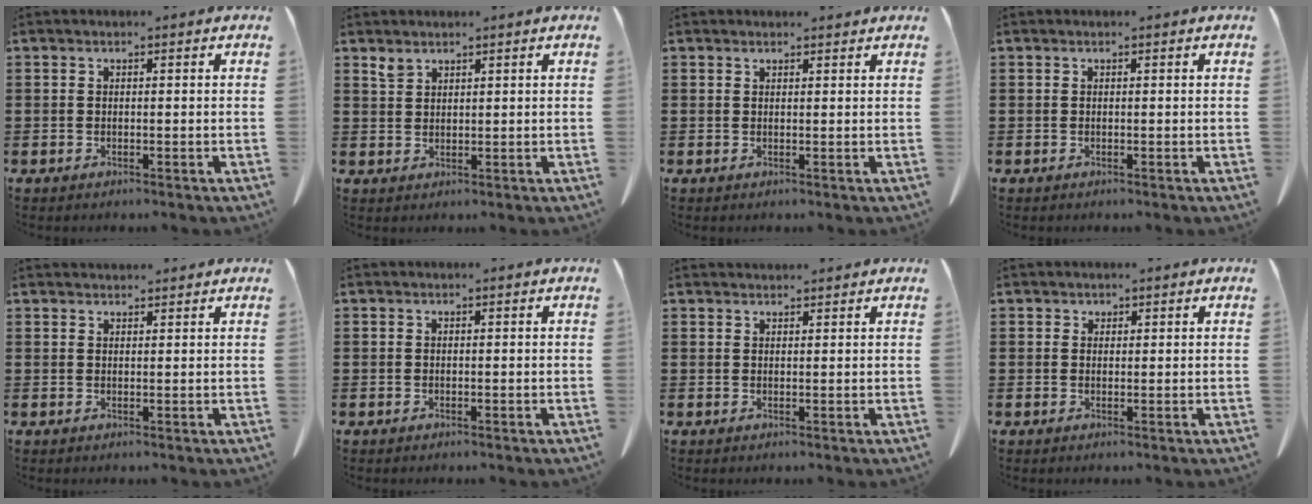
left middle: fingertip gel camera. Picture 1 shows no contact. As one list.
[{"total": 1.7, "force": [1.5, 0.6, 0.4], "torque": [-0.012, 0.000, 0.029]}, {"total": 0.9, "force": [0.8, 0.2, 0.2], "torque": [-0.005, 0.001, 0.016]}, {"total": 0.0}, {"total": 1.4, "force": [1.4, 0.2, 0.1], "torque": [-0.006, 0.001, 0.028]}, {"total": 0.0}, {"total": 1.3, "force": [1.3, 0.2, 0.1], "torque": [-0.004, 0.001, 0.025]}, {"total": 0.8, "force": [0.6, 0.5, 0.0], "torque": [-0.002, 0.001, 0.013]}]